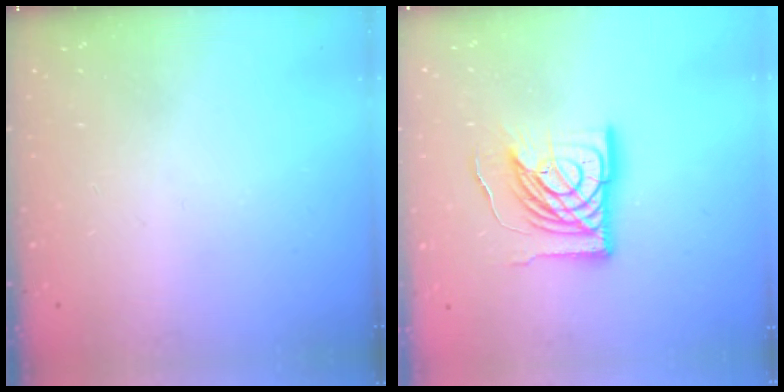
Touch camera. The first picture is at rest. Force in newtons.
{"total": 17.5, "press": 17.4, "slide": 2.2}